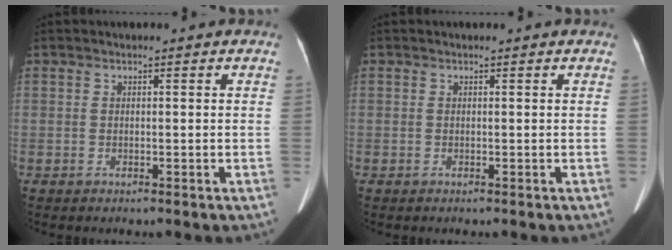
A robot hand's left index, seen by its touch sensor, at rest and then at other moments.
{"total": 0.0}